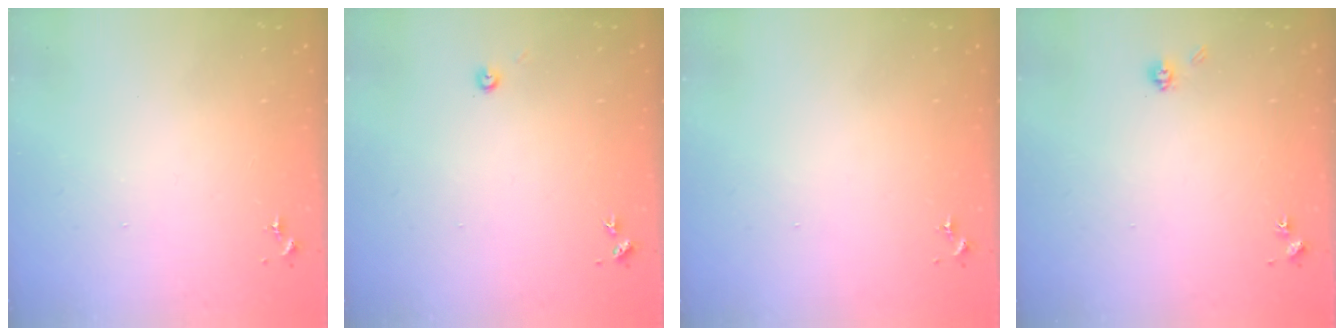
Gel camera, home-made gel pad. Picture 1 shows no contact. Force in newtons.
{"total": 2.7, "press": 2.7, "slide": 0.2}
{"total": 0.0}
{"total": 4.0, "press": 3.8, "slide": 1.4}